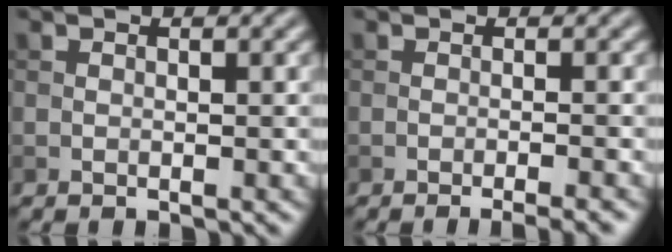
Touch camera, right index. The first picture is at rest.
{"total": 2.9, "force": [-1.9, 0.5, 2.1], "torque": [-0.025, 0.007, -0.031]}